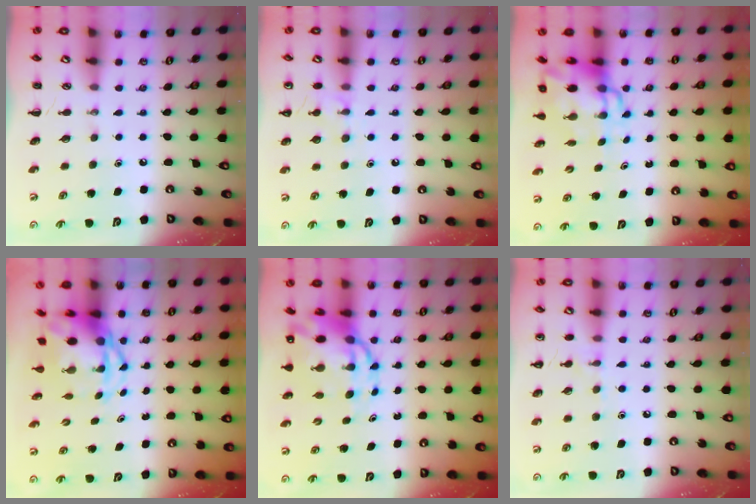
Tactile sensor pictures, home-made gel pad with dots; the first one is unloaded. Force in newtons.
{"total": 9.1, "press": 8.9, "slide": 2.1}
{"total": 8.6, "press": 8.2, "slide": 2.3}
{"total": 5.1, "press": 4.9, "slide": 1.4}
{"total": 11.8, "press": 11.3, "slide": 3.2}
{"total": 7.1, "press": 6.8, "slide": 2.0}